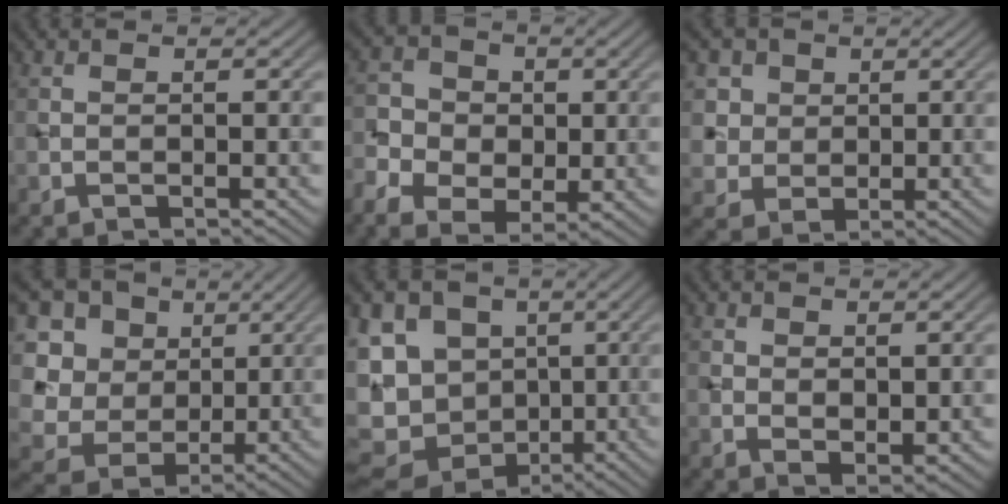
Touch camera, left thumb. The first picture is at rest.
{"total": 7.4, "force": [-1.2, 6.1, 4.0], "torque": [-0.097, -0.009, -0.029]}
{"total": 6.8, "force": [2.8, 5.9, 2.2], "torque": [-0.103, -0.006, 0.059]}
{"total": 14.4, "force": [3.9, 12.1, 6.9], "torque": [-0.249, 0.032, 0.087]}
{"total": 15.0, "force": [-0.3, 12.5, 8.2], "torque": [-0.215, -0.005, -0.006]}
{"total": 2.6, "force": [1.3, 1.6, 1.6], "torque": [-0.031, -0.009, 0.028]}